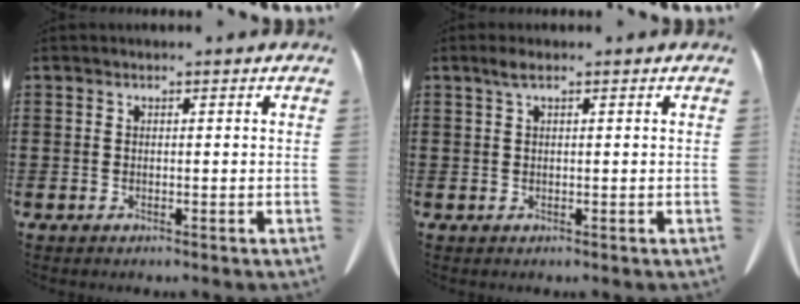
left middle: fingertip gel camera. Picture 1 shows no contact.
{"total": 1.4, "force": [0.6, 0.2, 1.3], "torque": [-0.027, 0.003, 0.011]}